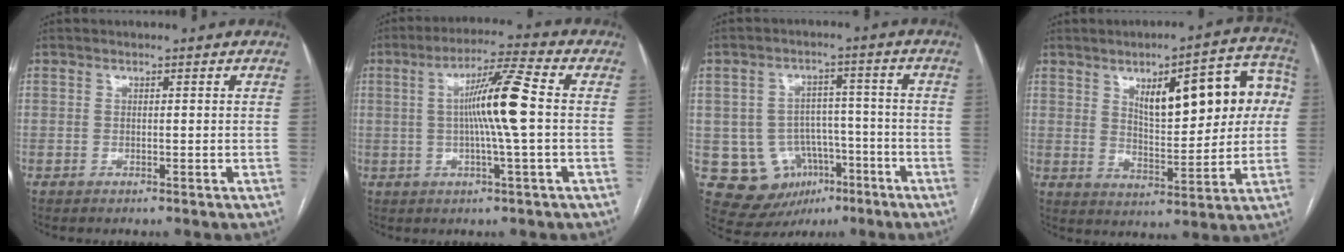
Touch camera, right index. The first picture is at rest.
{"total": 9.9, "force": [0.3, -0.7, 9.9], "torque": [-0.177, 0.007, 0.000]}
{"total": 10.8, "force": [-3.9, 9.3, 3.9], "torque": [-0.065, 0.029, -0.046]}
{"total": 16.0, "force": [4.1, 5.3, 14.5], "torque": [-0.187, 0.032, 0.062]}